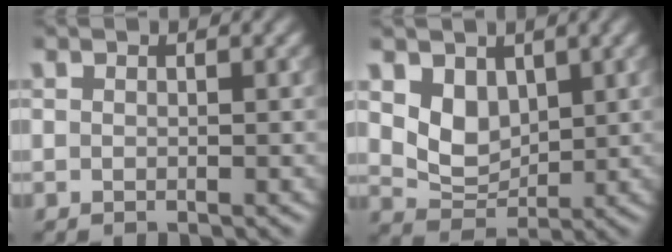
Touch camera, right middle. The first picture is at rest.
{"total": 3.9, "force": [1.5, 2.9, 2.2], "torque": [-0.050, -0.012, 0.030]}